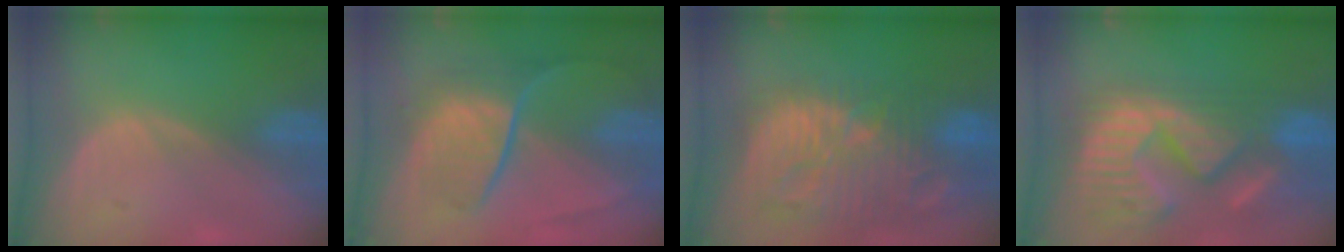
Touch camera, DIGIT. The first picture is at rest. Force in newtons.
{"total": 9.0, "press": 7.6, "slide": 4.8}
{"total": 14.5, "press": 12.5, "slide": 7.3}
{"total": 15.4, "press": 12.6, "slide": 8.8}